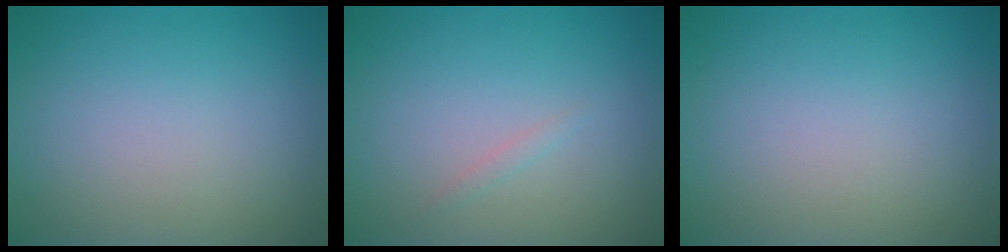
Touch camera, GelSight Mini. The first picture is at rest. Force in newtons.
{"total": 0.5, "press": 0.5, "slide": 0.0}
{"total": 0.0}